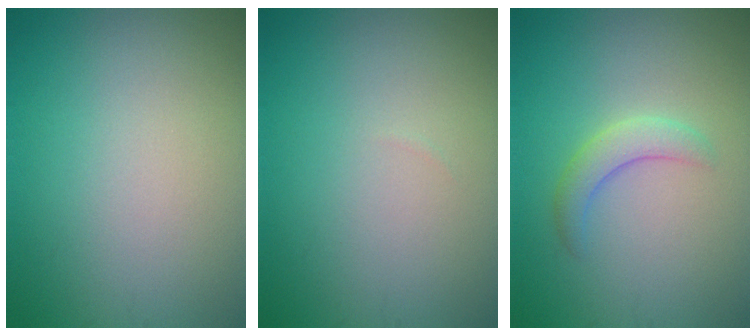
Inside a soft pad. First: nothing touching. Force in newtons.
{"total": 0.0}
{"total": 2.3, "press": 2.2, "slide": 0.2}